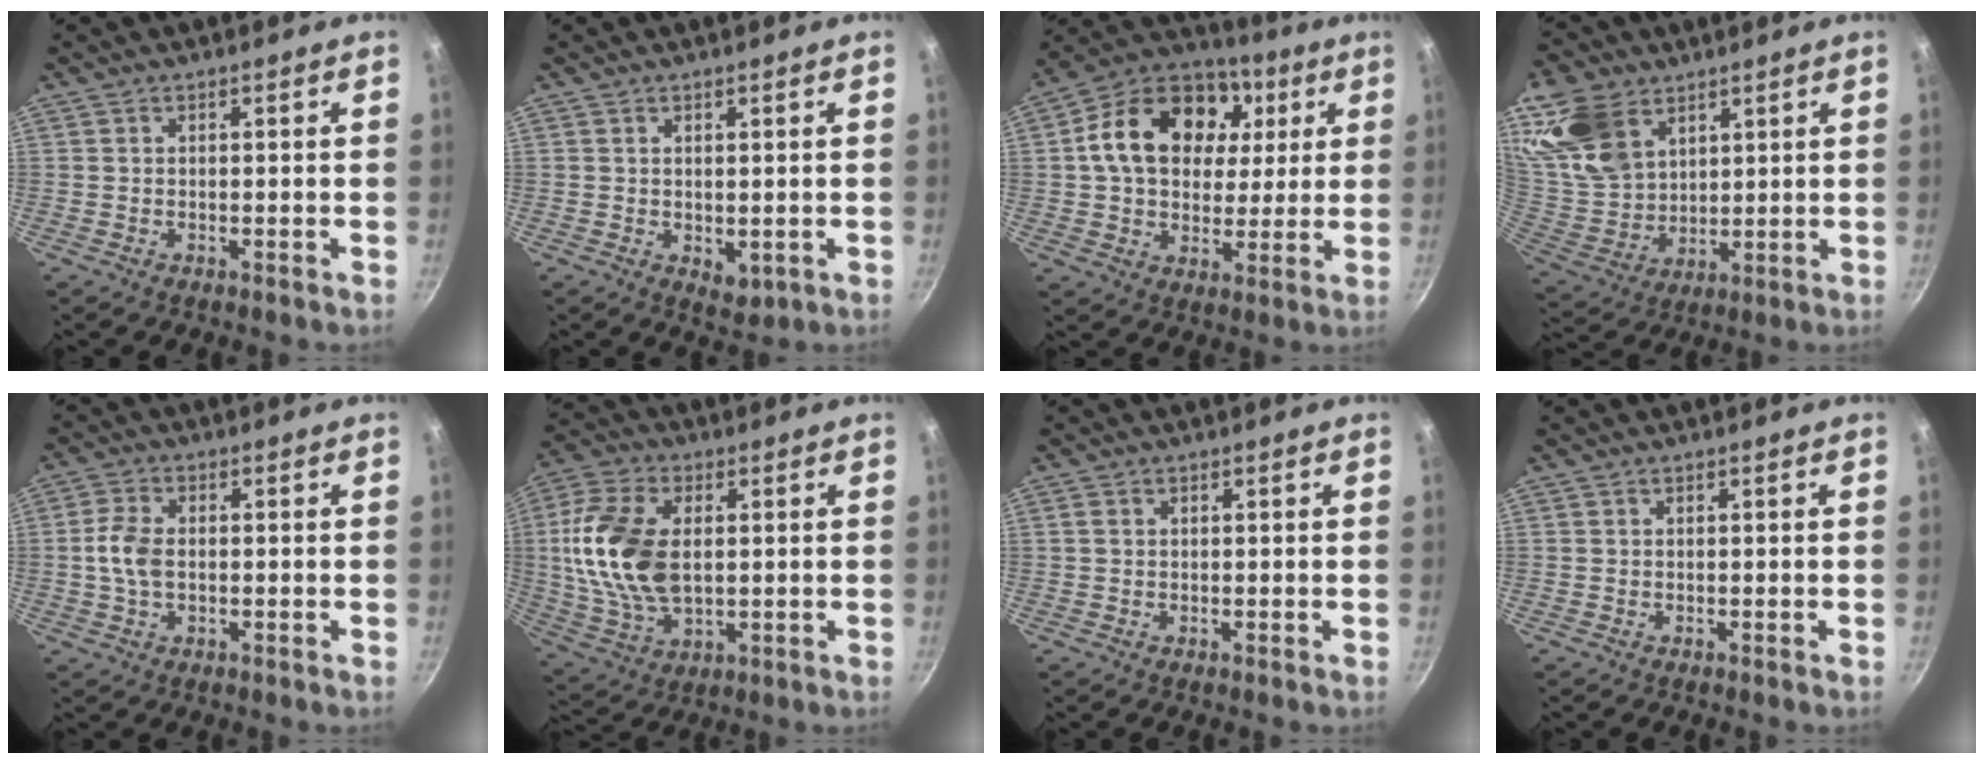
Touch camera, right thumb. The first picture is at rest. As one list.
[{"total": 2.8, "force": [0.3, 1.8, 2.1], "torque": [-0.028, -0.010, 0.008]}, {"total": 21.2, "force": [5.2, 15.5, 13.5], "torque": [-0.218, 0.018, 0.075]}, {"total": 16.2, "force": [8.2, 11.0, 8.6], "torque": [-0.160, -0.031, 0.172]}, {"total": 5.6, "force": [-0.2, 3.5, 4.4], "torque": [-0.088, 0.011, -0.007]}, {"total": 17.5, "force": [1.7, 10.7, 13.7], "torque": [-0.261, 0.002, 0.033]}, {"total": 0.9, "force": [0.2, 0.8, 0.5], "torque": [-0.008, 0.003, 0.003]}, {"total": 0.0}]